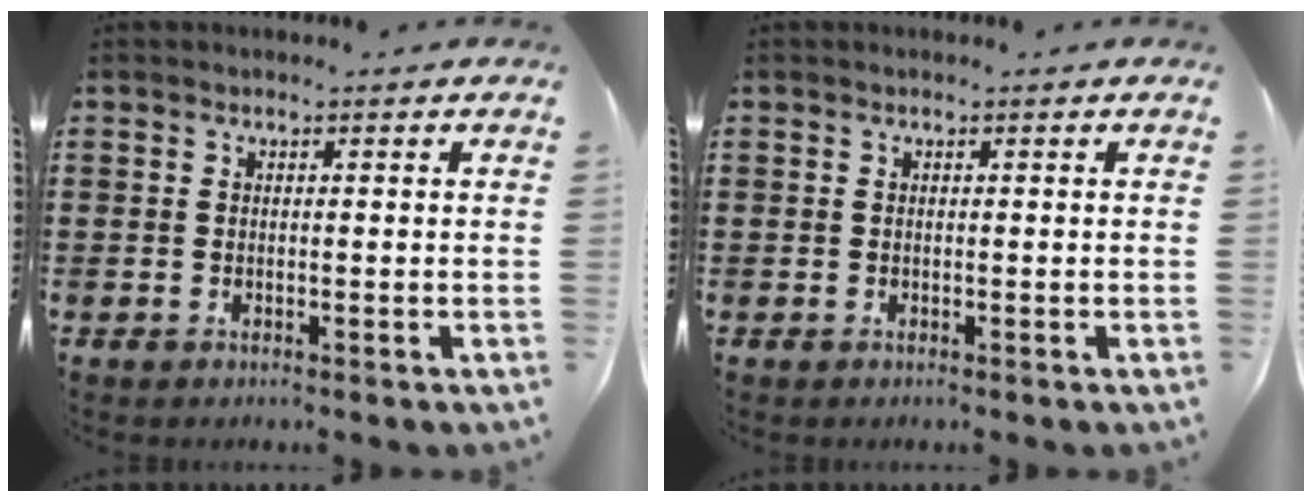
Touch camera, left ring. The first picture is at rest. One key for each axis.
{"total": 0.0}